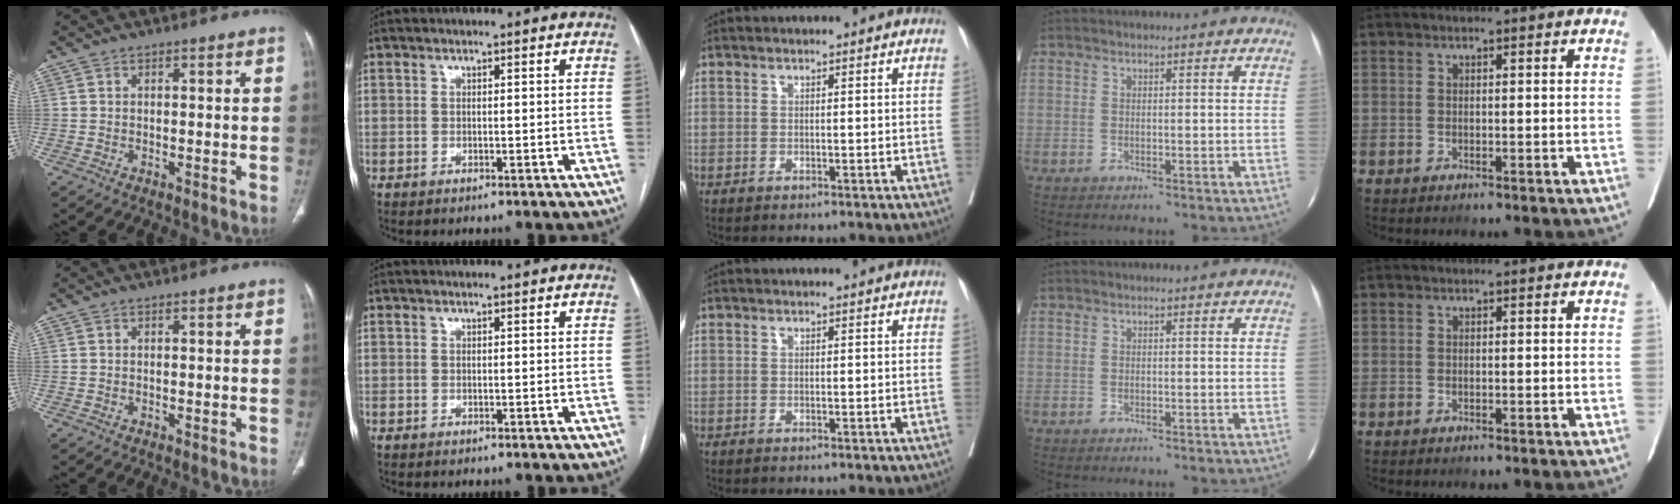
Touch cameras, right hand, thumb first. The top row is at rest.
{}